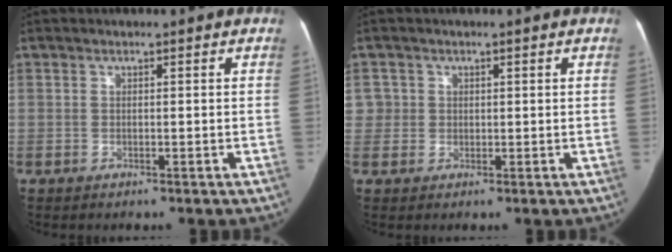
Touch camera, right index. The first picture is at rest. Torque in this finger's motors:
{"motor_torque": [0.07, -0.01, -0.02, -0.01]}